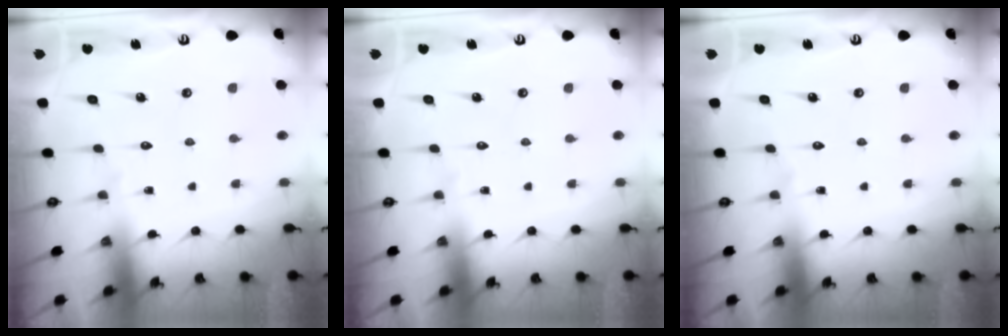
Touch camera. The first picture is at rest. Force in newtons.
{"total": 0.0}
{"total": 0.0}